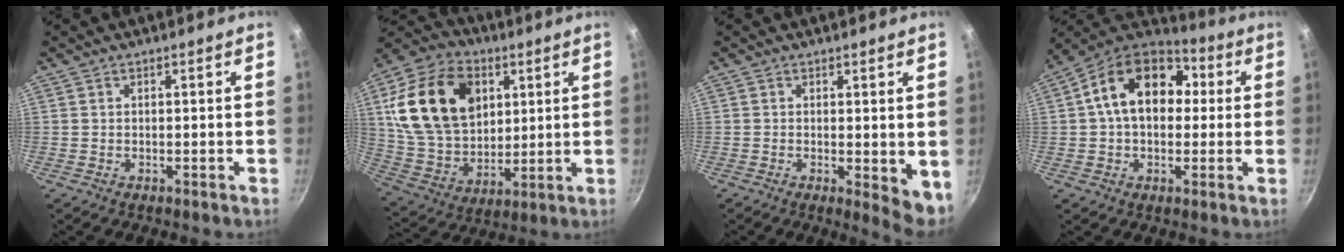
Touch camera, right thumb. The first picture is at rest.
{"total": 23.2, "force": [6.8, 16.4, 15.0], "torque": [-0.250, -0.011, 0.127]}
{"total": 5.3, "force": [-0.1, 2.0, 4.9], "torque": [-0.061, -0.013, 0.002]}
{"total": 17.4, "force": [2.7, 12.2, 12.1], "torque": [-0.167, 0.034, 0.025]}